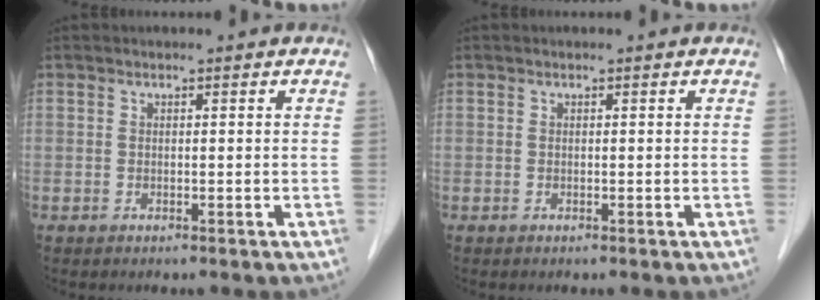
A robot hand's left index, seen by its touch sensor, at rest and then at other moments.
{"total": 0.0}